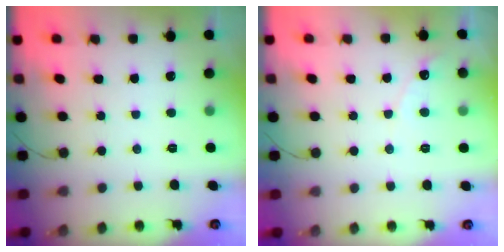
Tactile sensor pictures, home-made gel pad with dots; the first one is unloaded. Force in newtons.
{"total": 4.3, "press": 4.3, "slide": 0.4}